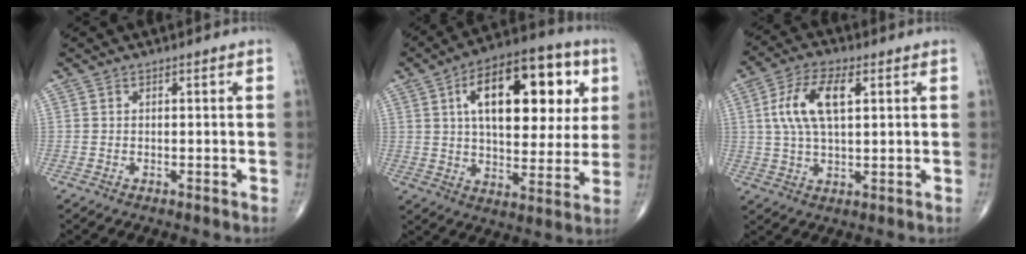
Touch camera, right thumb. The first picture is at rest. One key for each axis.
{"total": 23.0, "fx": 6.7, "fy": 11.6, "fz": 18.6, "tx": -0.242, "ty": 0.001, "tz": 0.096}
{"total": 10.6, "fx": 2.7, "fy": 4.8, "fz": 9.0, "tx": -0.183, "ty": 0.008, "tz": 0.050}